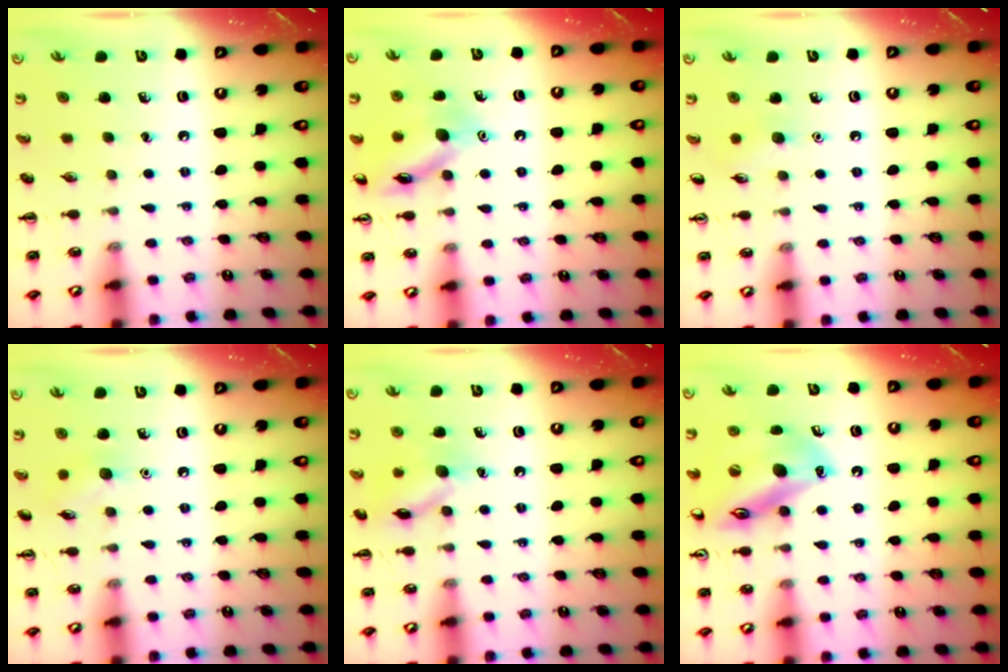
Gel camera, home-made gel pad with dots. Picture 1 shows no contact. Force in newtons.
{"total": 12.0, "press": 11.9, "slide": 0.9}
{"total": 5.2, "press": 5.0, "slide": 1.6}
{"total": 5.6, "press": 5.4, "slide": 1.5}
{"total": 10.9, "press": 10.9, "slide": 0.5}
{"total": 16.2, "press": 16.0, "slide": 2.5}